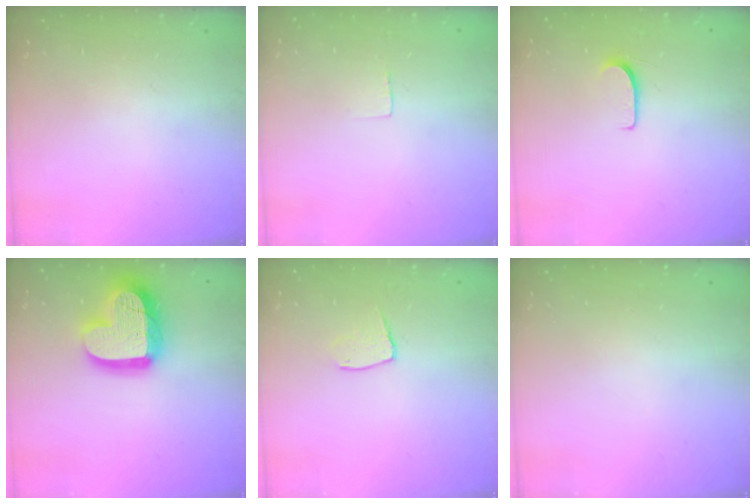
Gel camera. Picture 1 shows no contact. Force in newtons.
{"total": 2.3, "press": 2.3, "slide": 0.1}
{"total": 5.1, "press": 5.1, "slide": 0.6}
{"total": 20.3, "press": 20.3, "slide": 1.8}
{"total": 7.0, "press": 7.0, "slide": 0.5}
{"total": 0.0}